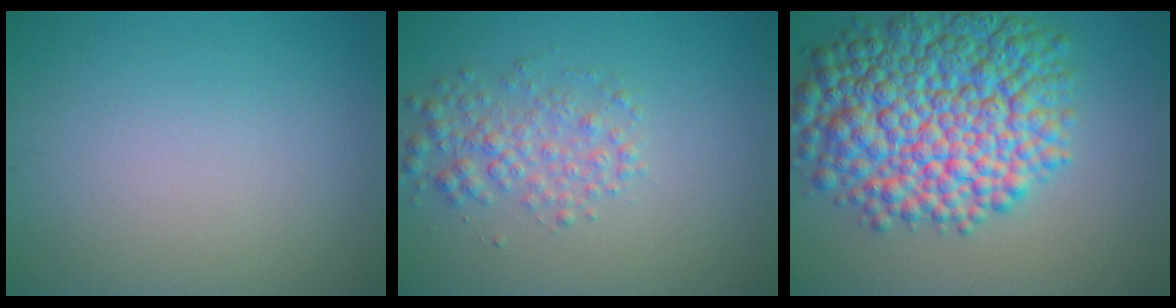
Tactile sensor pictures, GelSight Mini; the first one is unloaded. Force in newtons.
{"total": 2.9, "press": 2.9, "slide": 0.1}
{"total": 12.7, "press": 12.7, "slide": 0.3}